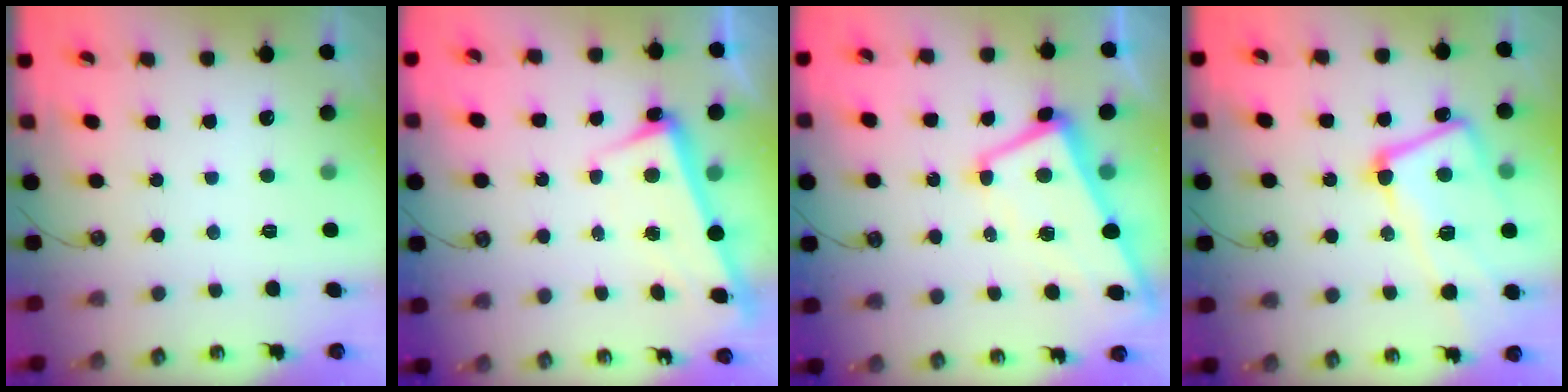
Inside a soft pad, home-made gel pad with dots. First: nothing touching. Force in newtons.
{"total": 2.6, "press": 2.4, "slide": 1.0}
{"total": 1.2, "press": 0.4, "slide": 1.1}
{"total": 12.5, "press": 12.4, "slide": 2.0}